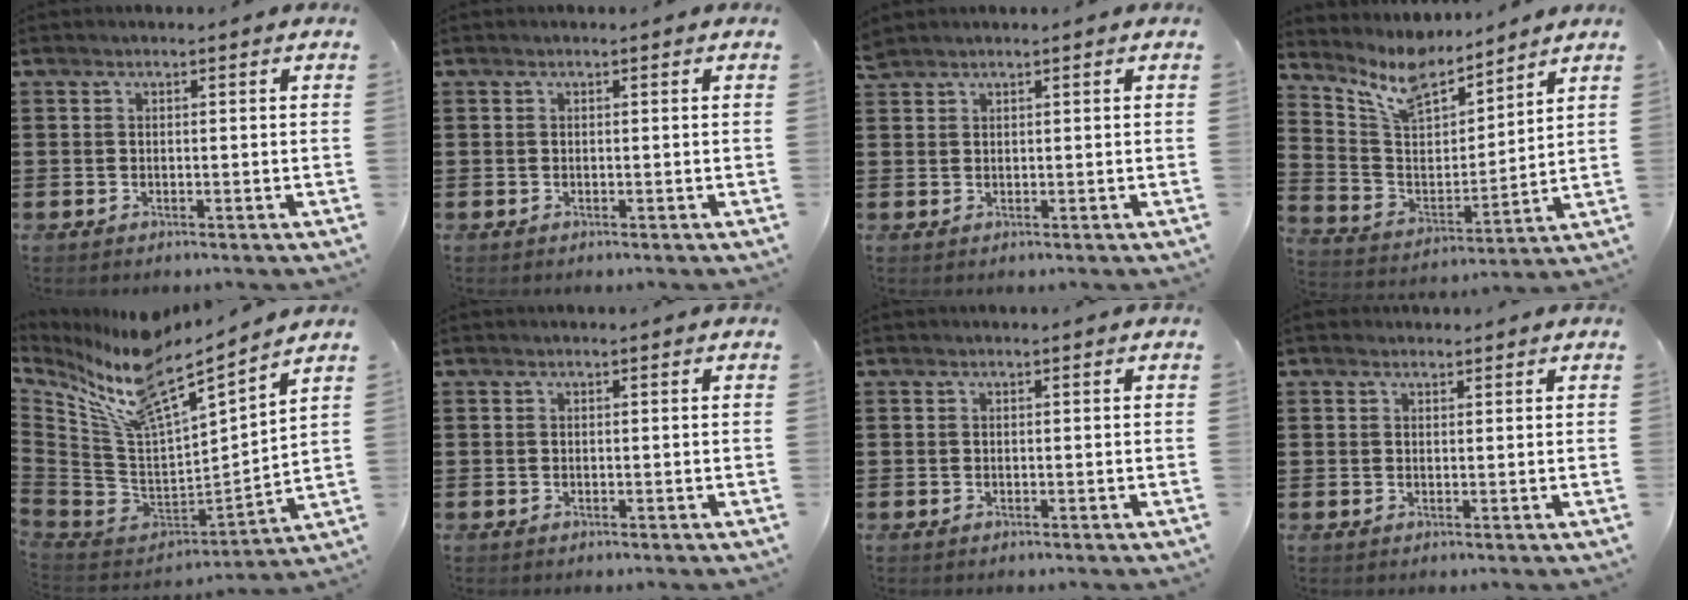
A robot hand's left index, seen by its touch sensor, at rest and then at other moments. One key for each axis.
{"total": 0.0}
{"total": 1.4, "fx": 1.4, "fy": 0.2, "fz": 0.3, "tx": -0.008, "ty": 0.000, "tz": 0.028}
{"total": 8.9, "fx": 7.6, "fy": 2.9, "fz": 3.6, "tx": -0.107, "ty": -0.039, "tz": 0.138}
{"total": 11.5, "fx": 8.6, "fy": 2.1, "fz": 7.3, "tx": -0.188, "ty": -0.072, "tz": 0.140}
{"total": 0.0}
{"total": 0.0}
{"total": 1.1, "fx": 1.0, "fy": 0.4, "fz": 0.2, "tx": -0.006, "ty": 0.003, "tz": 0.019}